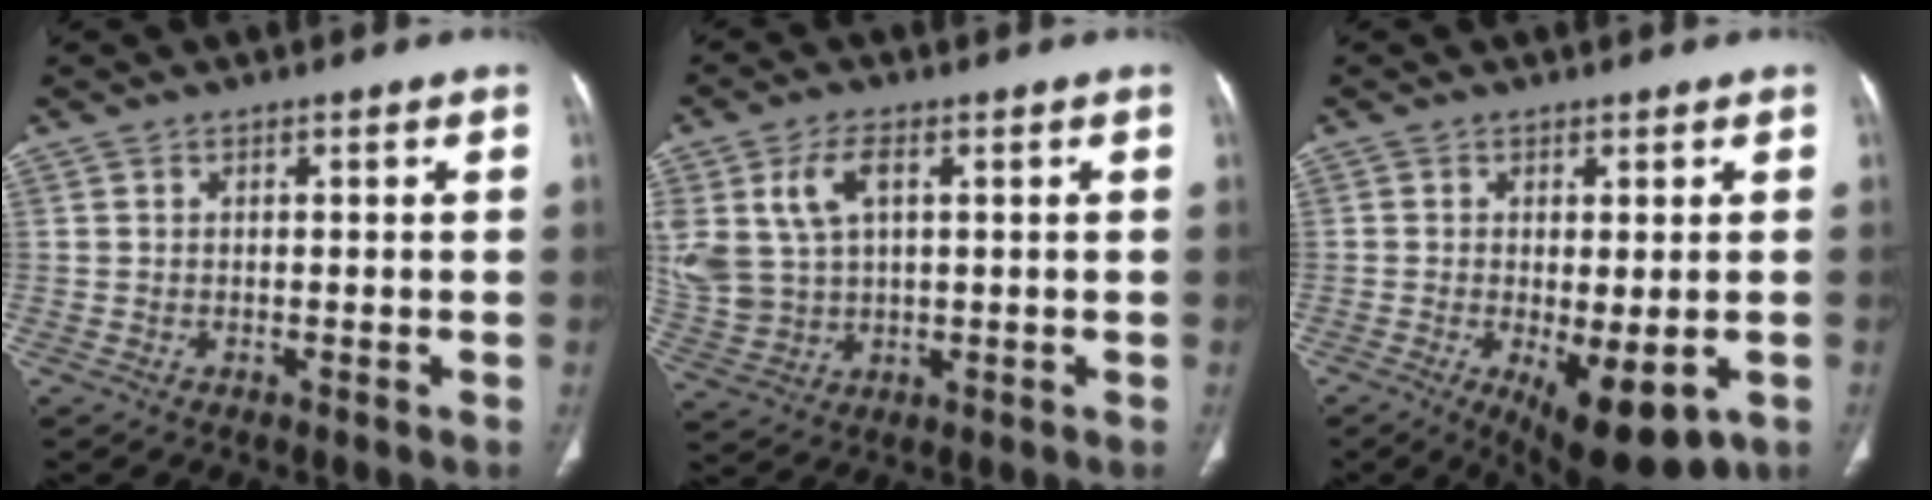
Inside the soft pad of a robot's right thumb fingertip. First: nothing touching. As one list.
[{"total": 10.6, "force": [3.3, 6.6, 7.7], "torque": [-0.166, 0.002, 0.077]}, {"total": 11.6, "force": [-3.9, 4.6, 9.8], "torque": [-0.137, -0.017, -0.045]}]